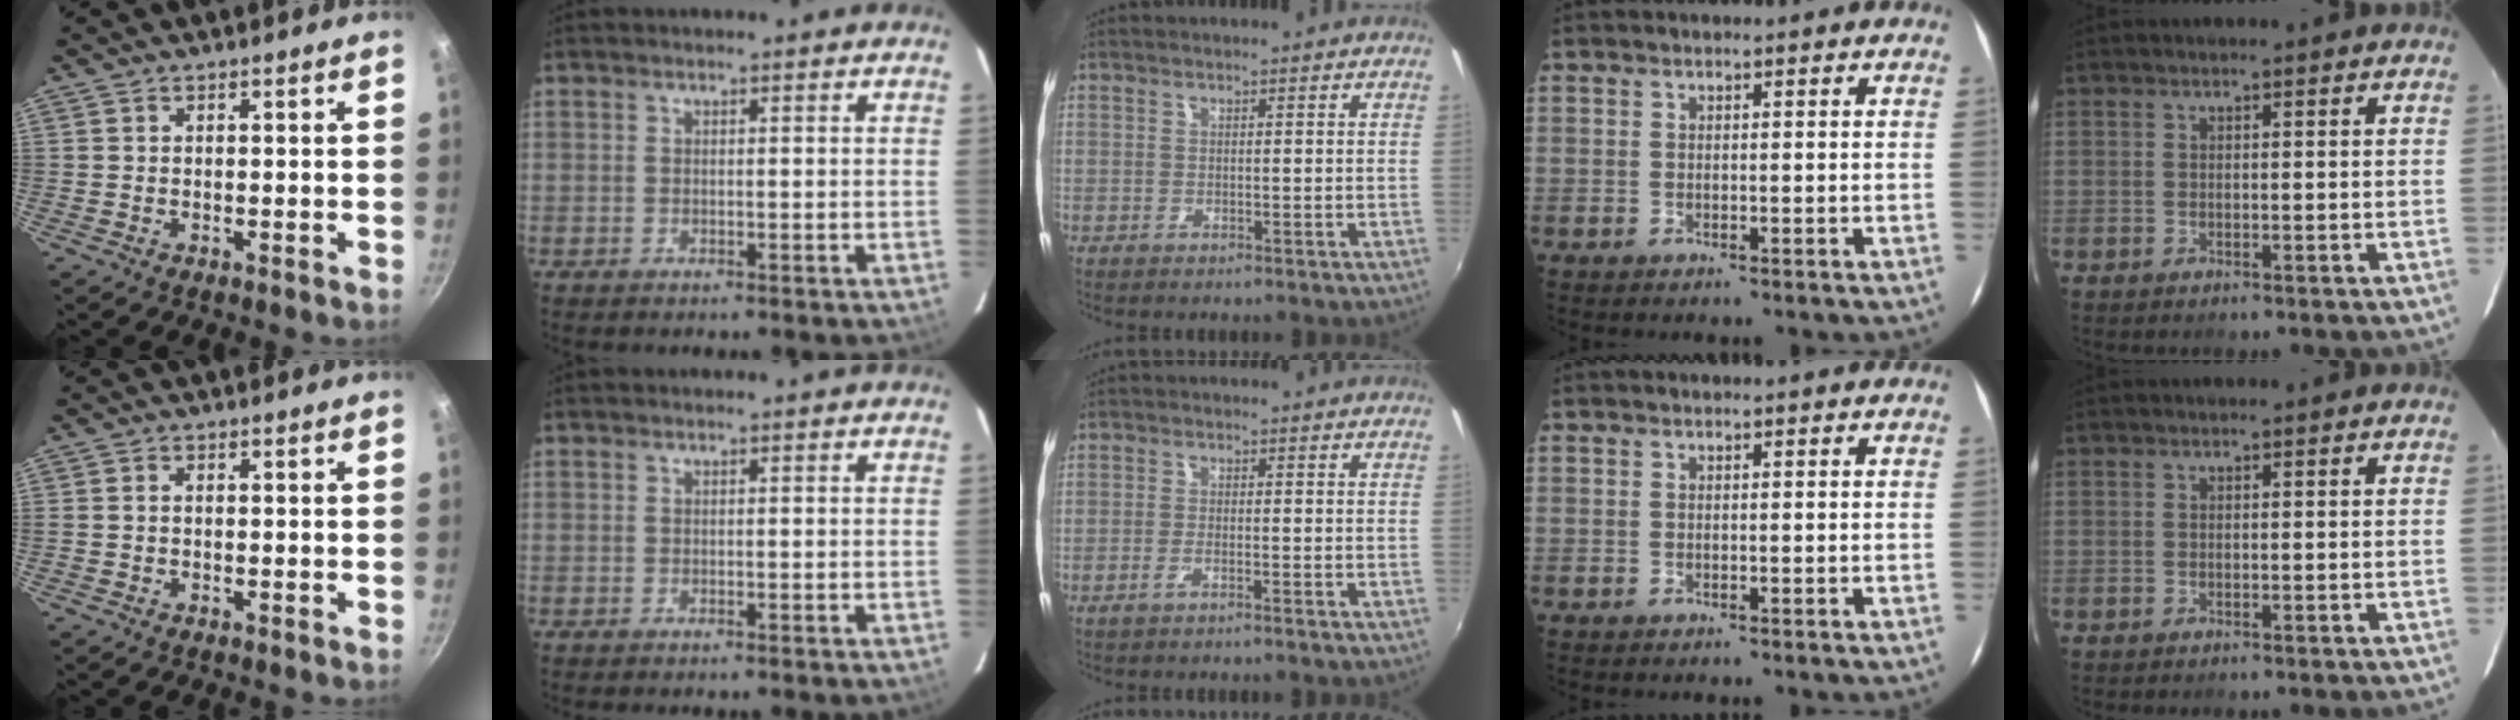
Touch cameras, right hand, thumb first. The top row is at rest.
{"thumb": {"total": 0.8, "force": [-0.1, 0.7, 0.5], "torque": [-0.009, 0.004, -0.004]}, "middle": {"total": 1.7, "force": [-1.2, -0.2, 1.2], "torque": [-0.028, -0.002, -0.025]}}